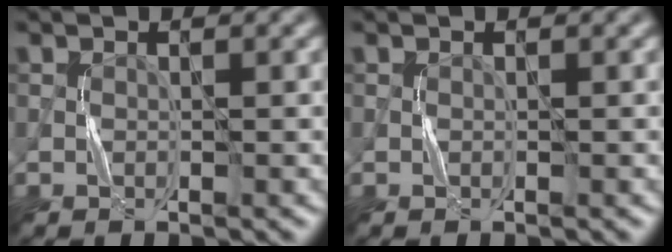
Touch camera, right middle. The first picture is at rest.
{"total": 0.0}